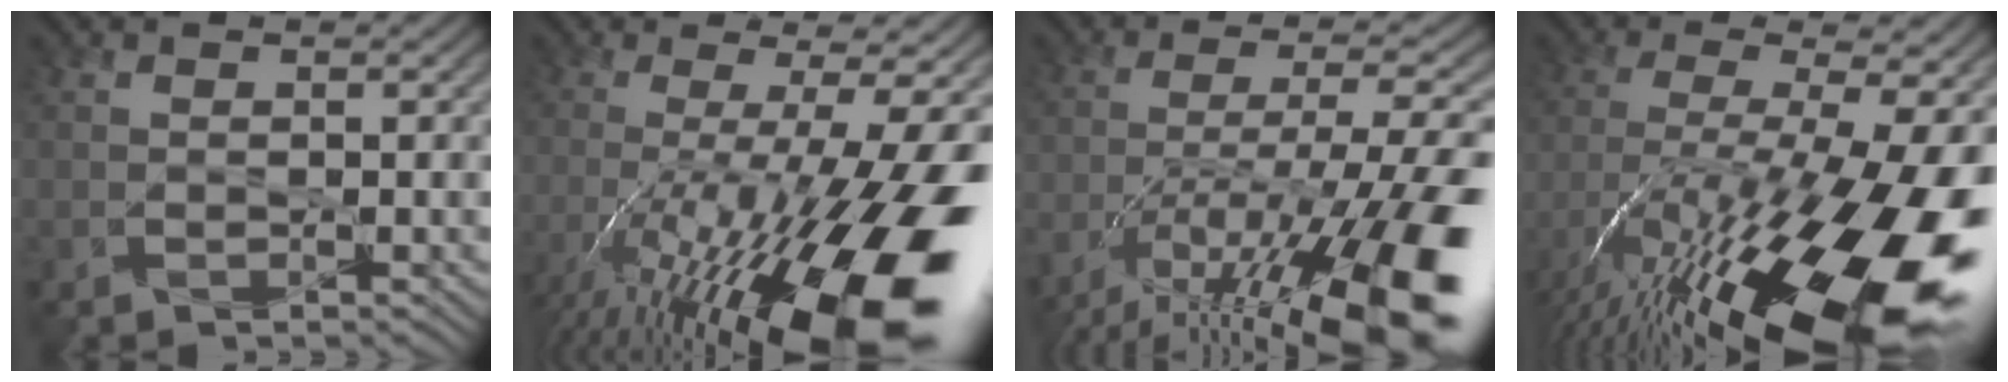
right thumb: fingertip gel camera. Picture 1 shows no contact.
{"total": 20.8, "force": [-7.7, 6.0, 18.4], "torque": [-0.287, -0.029, -0.121]}
{"total": 18.5, "force": [-10.6, 5.6, 14.0], "torque": [-0.240, -0.016, -0.174]}
{"total": 20.8, "force": [-9.9, 6.3, 17.2], "torque": [-0.289, -0.020, -0.159]}